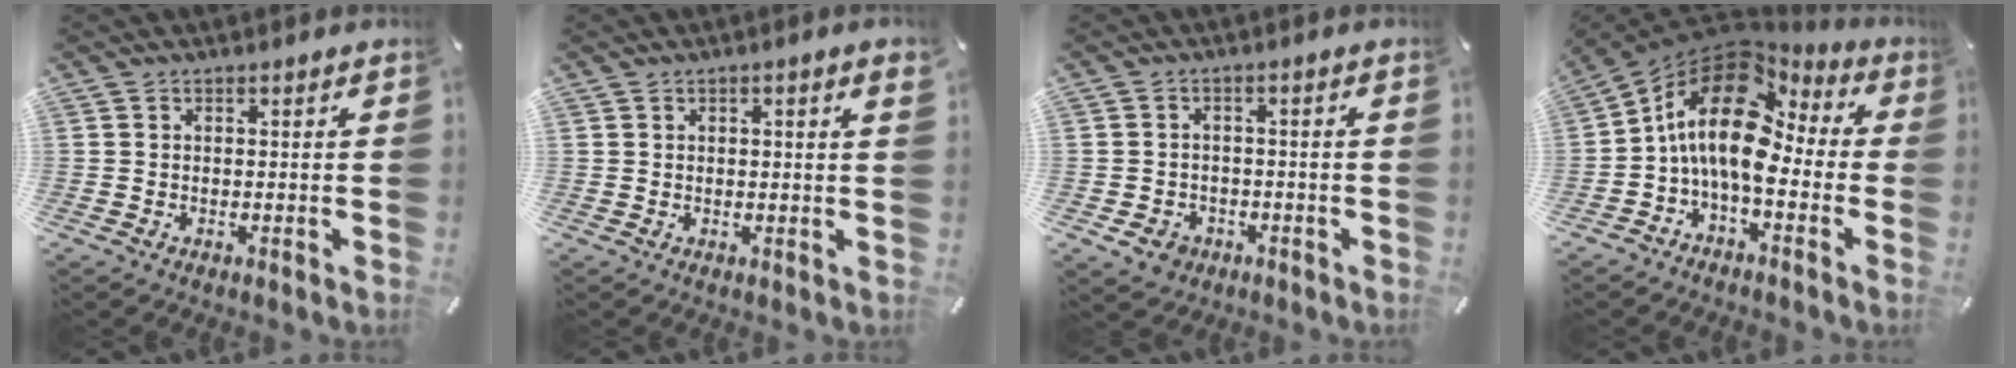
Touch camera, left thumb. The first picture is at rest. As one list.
[{"total": 1.8, "force": [0.6, 0.2, 1.6], "torque": [-0.030, 0.001, 0.010]}, {"total": 4.3, "force": [-2.1, 3.4, 1.4], "torque": [-0.027, 0.010, -0.039]}, {"total": 15.6, "force": [0.0, 9.0, 12.8], "torque": [-0.256, 0.003, -0.006]}]